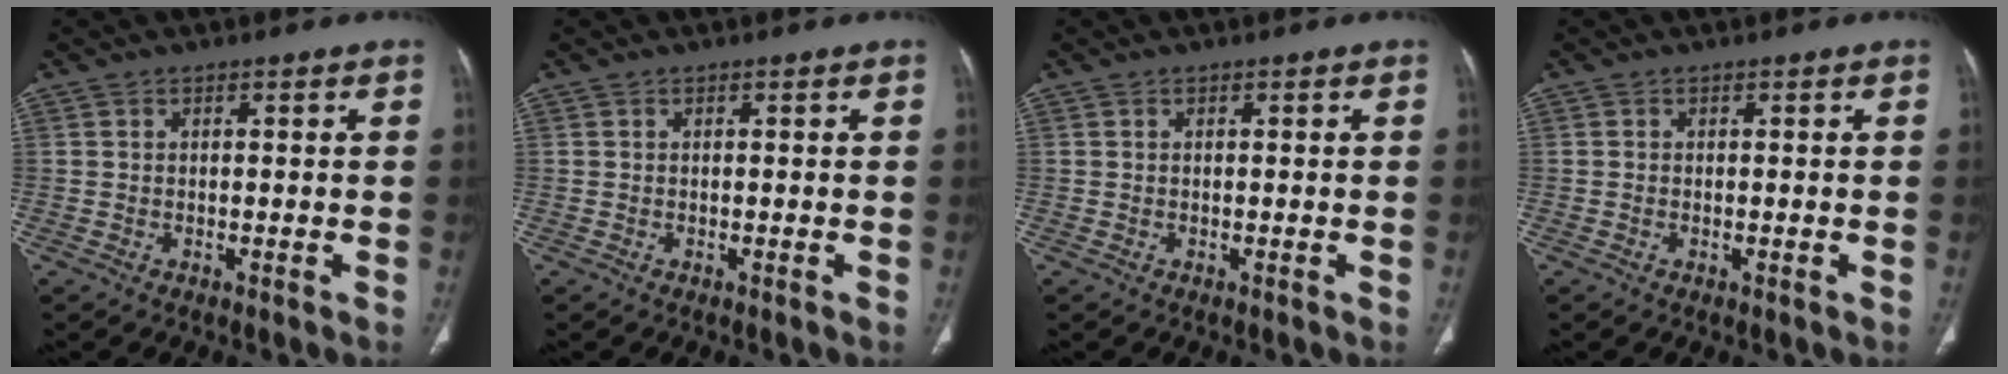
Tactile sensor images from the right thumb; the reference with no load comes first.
{"total": 0.0}
{"total": 0.0}
{"total": 0.0}